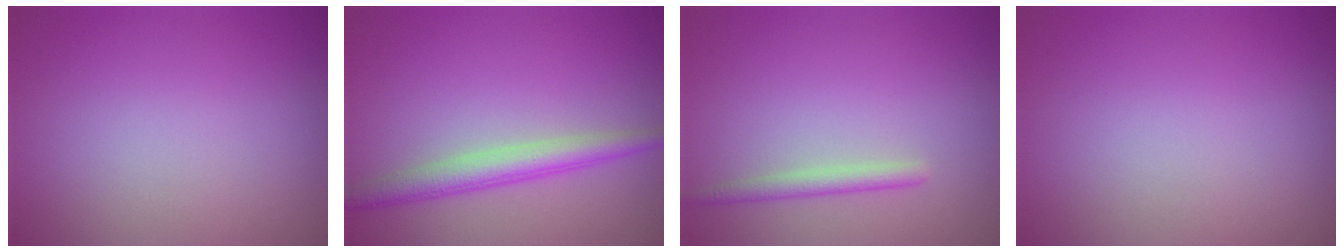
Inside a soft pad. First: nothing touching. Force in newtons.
{"total": 2.9, "press": 2.9, "slide": 0.1}
{"total": 1.4, "press": 1.4, "slide": 0.2}
{"total": 0.0}